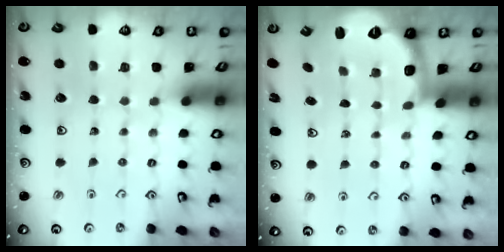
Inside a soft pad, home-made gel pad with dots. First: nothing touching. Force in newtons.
{"total": 2.6, "press": 1.6, "slide": 2.1}